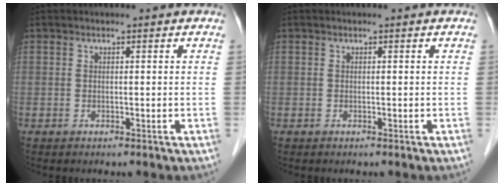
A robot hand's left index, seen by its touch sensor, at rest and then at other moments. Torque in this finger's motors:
{"motor_torque": [-0.01, 0.01, 0.00, 0.00]}